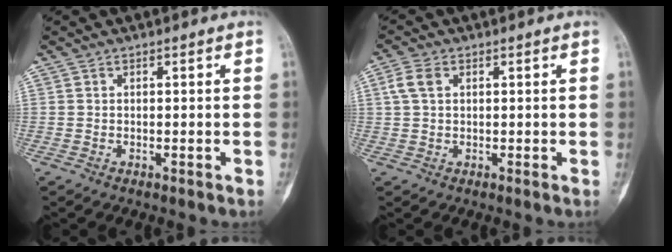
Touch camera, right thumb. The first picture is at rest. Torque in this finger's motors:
{"motor_torque": [0.55, 0.55, 0.00, 0.00, 0.00]}